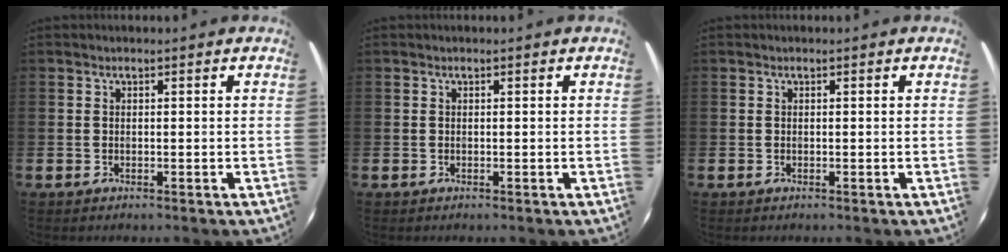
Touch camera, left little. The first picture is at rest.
{"total": 0.0}
{"total": 0.0}